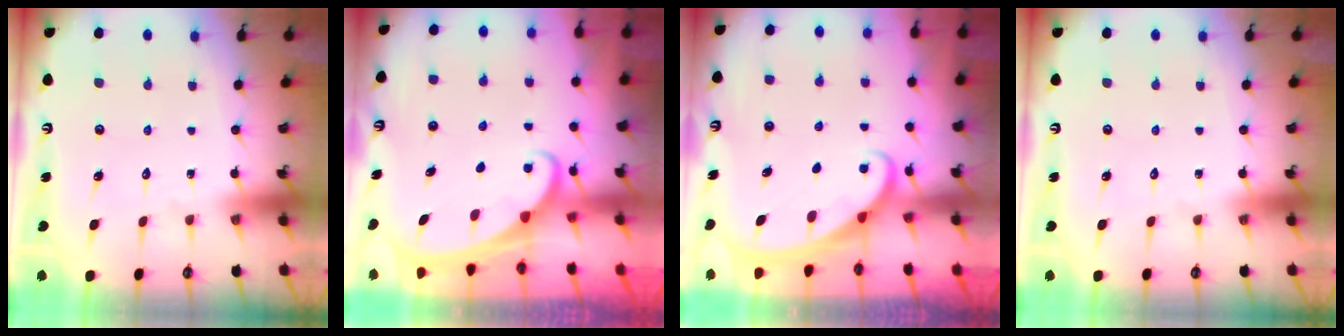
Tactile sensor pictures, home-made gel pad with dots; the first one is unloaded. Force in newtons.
{"total": 1.9, "press": 1.9, "slide": 0.3}
{"total": 2.1, "press": 2.1, "slide": 0.2}
{"total": 0.0}